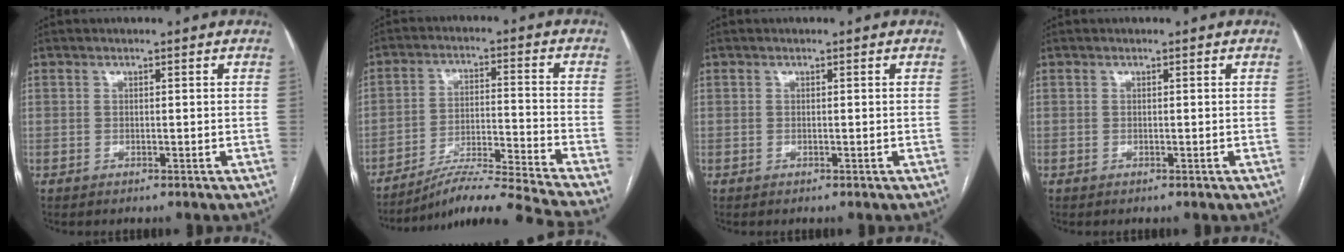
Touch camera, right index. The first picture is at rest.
{"total": 15.4, "force": [-14.1, -3.3, 5.4], "torque": [-0.077, -0.007, -0.227]}
{"total": 0.0}
{"total": 0.0}